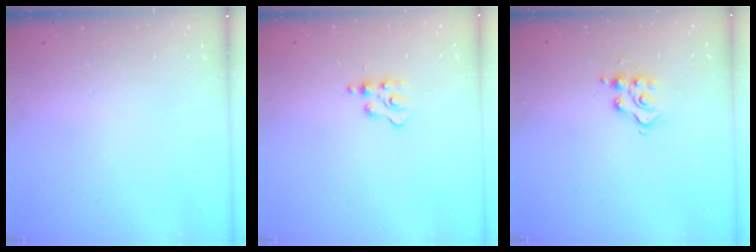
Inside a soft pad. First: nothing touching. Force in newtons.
{"total": 2.1, "press": 2.1, "slide": 0.4}
{"total": 9.3, "press": 9.3, "slide": 0.6}